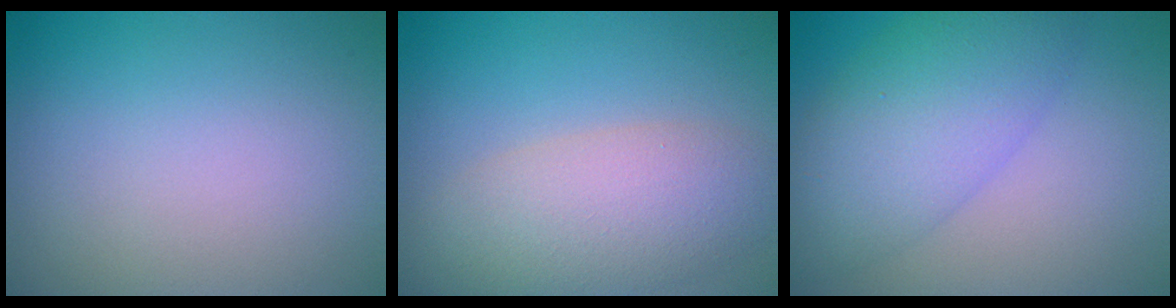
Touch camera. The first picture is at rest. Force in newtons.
{"total": 5.7, "press": 5.7, "slide": 0.4}
{"total": 4.8, "press": 4.8, "slide": 0.2}